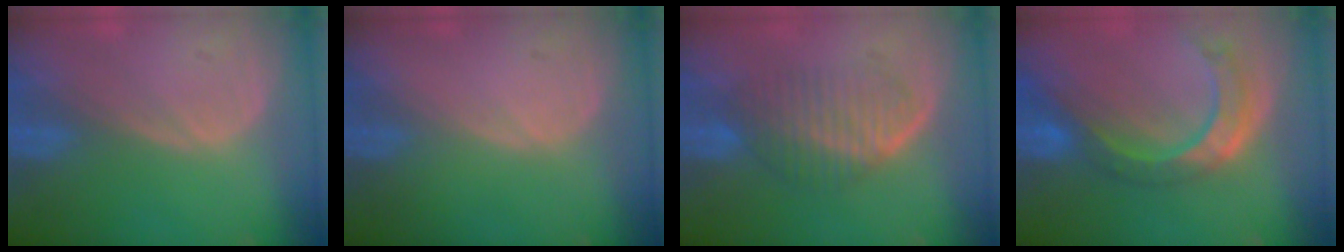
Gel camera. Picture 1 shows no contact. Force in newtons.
{"total": 0.0}
{"total": 5.9, "press": 5.8, "slide": 1.4}
{"total": 8.5, "press": 7.2, "slide": 4.5}